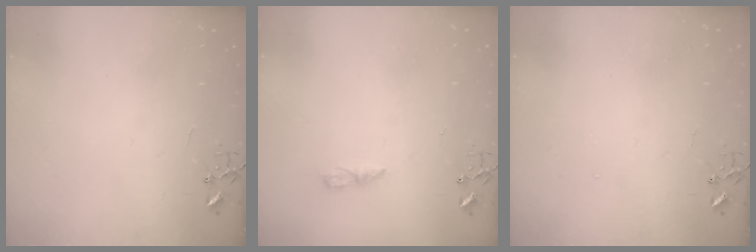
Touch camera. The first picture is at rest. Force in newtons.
{"total": 5.2, "press": 5.2, "slide": 0.7}
{"total": 1.4, "press": 1.4, "slide": 0.3}